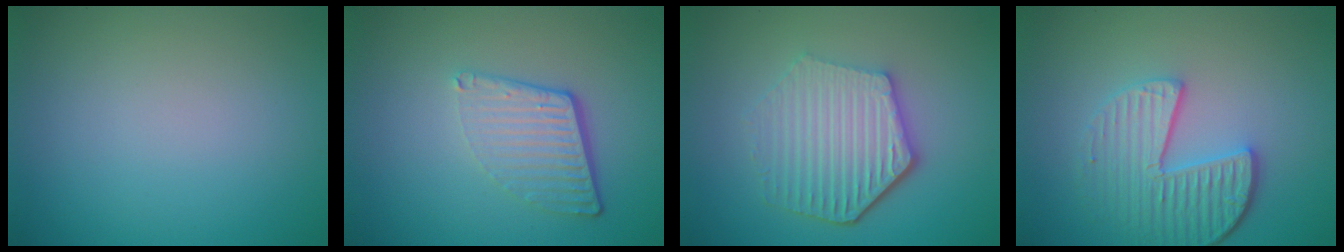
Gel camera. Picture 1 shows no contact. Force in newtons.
{"total": 4.4, "press": 2.8, "slide": 3.3}
{"total": 5.8, "press": 4.4, "slide": 3.7}
{"total": 4.9, "press": 3.9, "slide": 2.9}